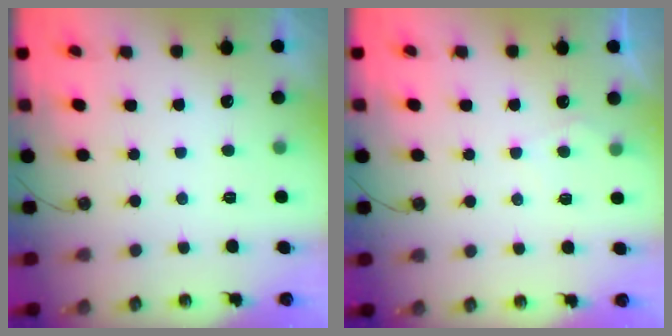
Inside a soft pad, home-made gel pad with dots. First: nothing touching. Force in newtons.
{"total": 4.3, "press": 4.3, "slide": 0.5}